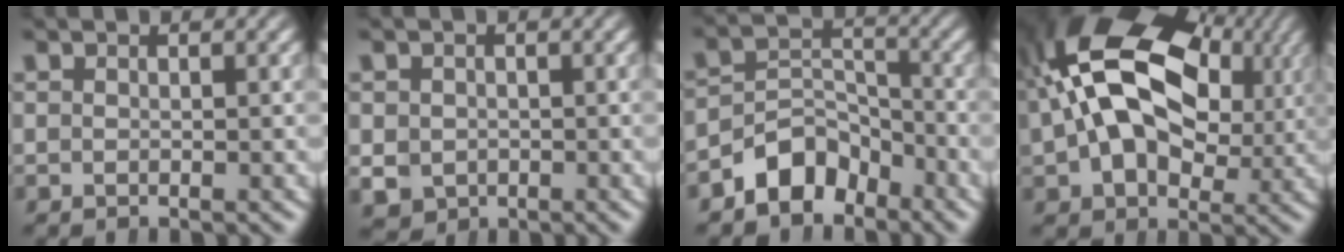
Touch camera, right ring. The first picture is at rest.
{"total": 4.3, "force": [-1.2, 3.8, 1.5], "torque": [-0.035, -0.030, -0.002]}
{"total": 5.9, "force": [-3.9, 3.8, 2.3], "torque": [-0.016, -0.010, -0.067]}
{"total": 19.3, "force": [4.7, 12.8, 13.7], "torque": [-0.258, 0.002, 0.076]}